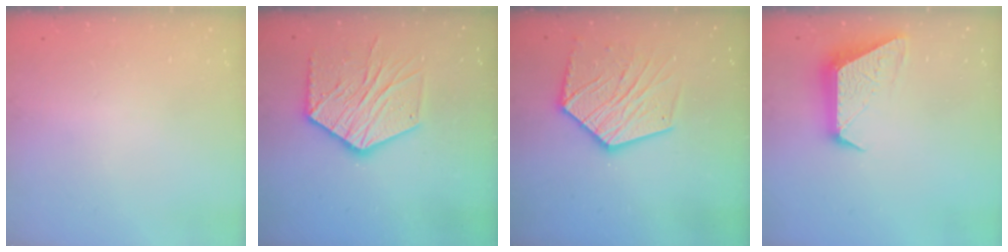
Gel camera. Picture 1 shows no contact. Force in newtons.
{"total": 17.6, "press": 17.6, "slide": 1.1}
{"total": 16.7, "press": 16.7, "slide": 1.3}
{"total": 10.4, "press": 10.4, "slide": 0.9}